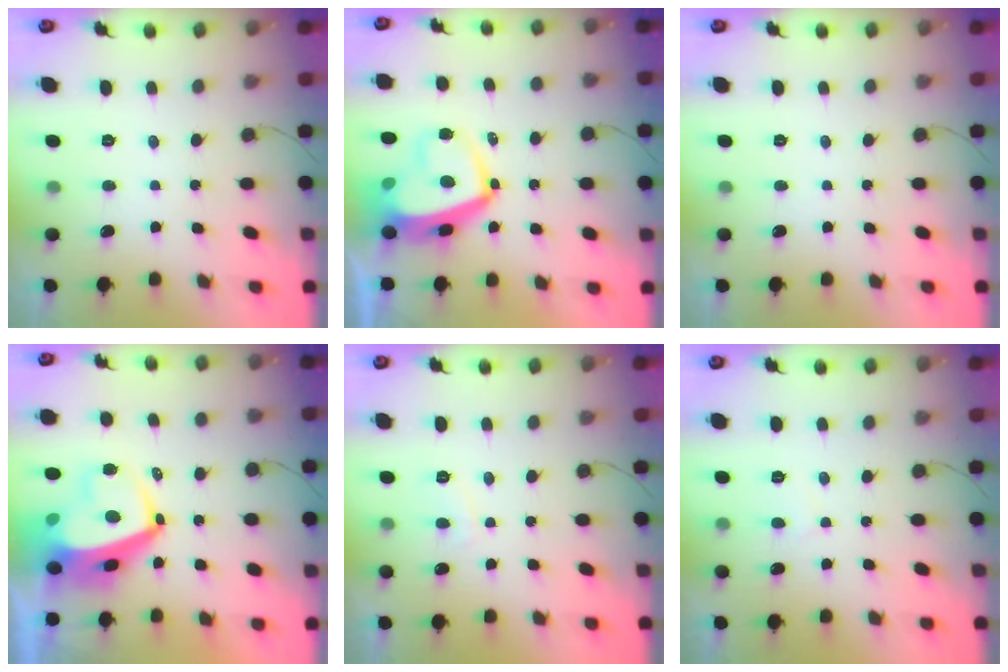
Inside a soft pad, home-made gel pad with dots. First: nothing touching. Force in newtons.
{"total": 15.2, "press": 15.1, "slide": 0.9}
{"total": 0.0}
{"total": 10.8, "press": 10.8, "slide": 1.3}
{"total": 2.0, "press": 1.9, "slide": 0.5}
{"total": 2.6, "press": 2.6, "slide": 0.2}